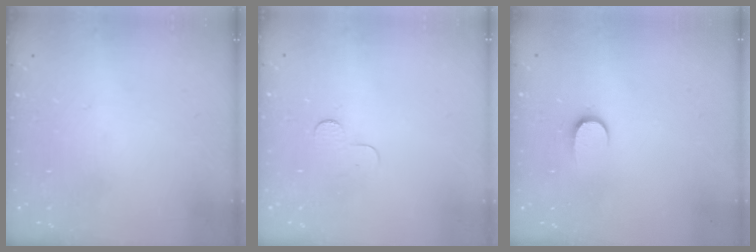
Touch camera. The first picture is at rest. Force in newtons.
{"total": 2.9, "press": 2.9, "slide": 0.3}
{"total": 5.4, "press": 5.4, "slide": 0.5}